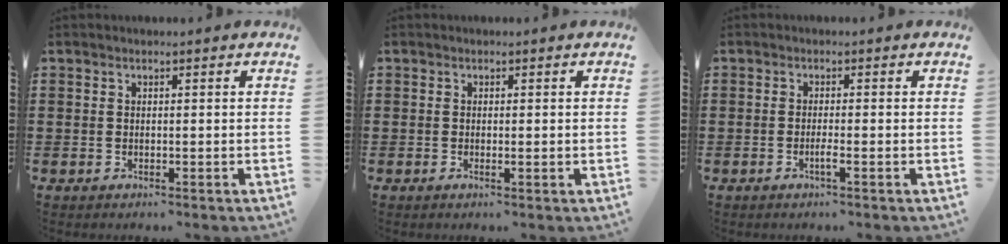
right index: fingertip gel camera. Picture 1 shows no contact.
{"total": 0.7, "force": [-0.1, 0.0, 0.7], "torque": [-0.011, -0.004, -0.001]}
{"total": 1.9, "force": [-0.9, 0.0, 1.7], "torque": [-0.029, -0.002, -0.017]}